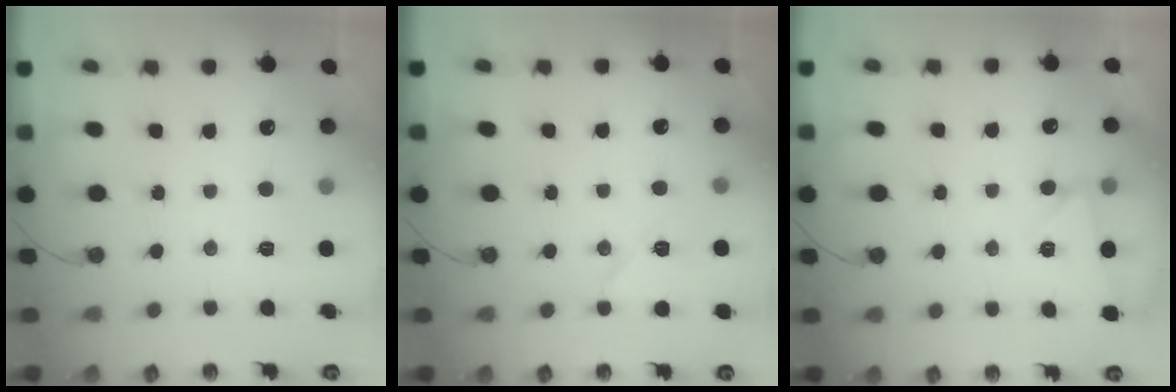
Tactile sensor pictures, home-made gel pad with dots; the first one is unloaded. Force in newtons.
{"total": 6.4, "press": 6.3, "slide": 1.0}
{"total": 3.8, "press": 3.2, "slide": 2.1}